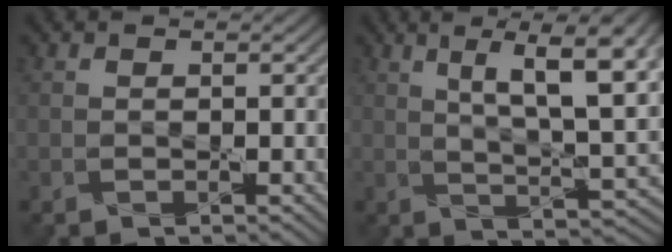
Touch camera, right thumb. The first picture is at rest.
{"total": 11.4, "force": [3.9, 3.4, 10.2], "torque": [-0.171, 0.005, 0.059]}